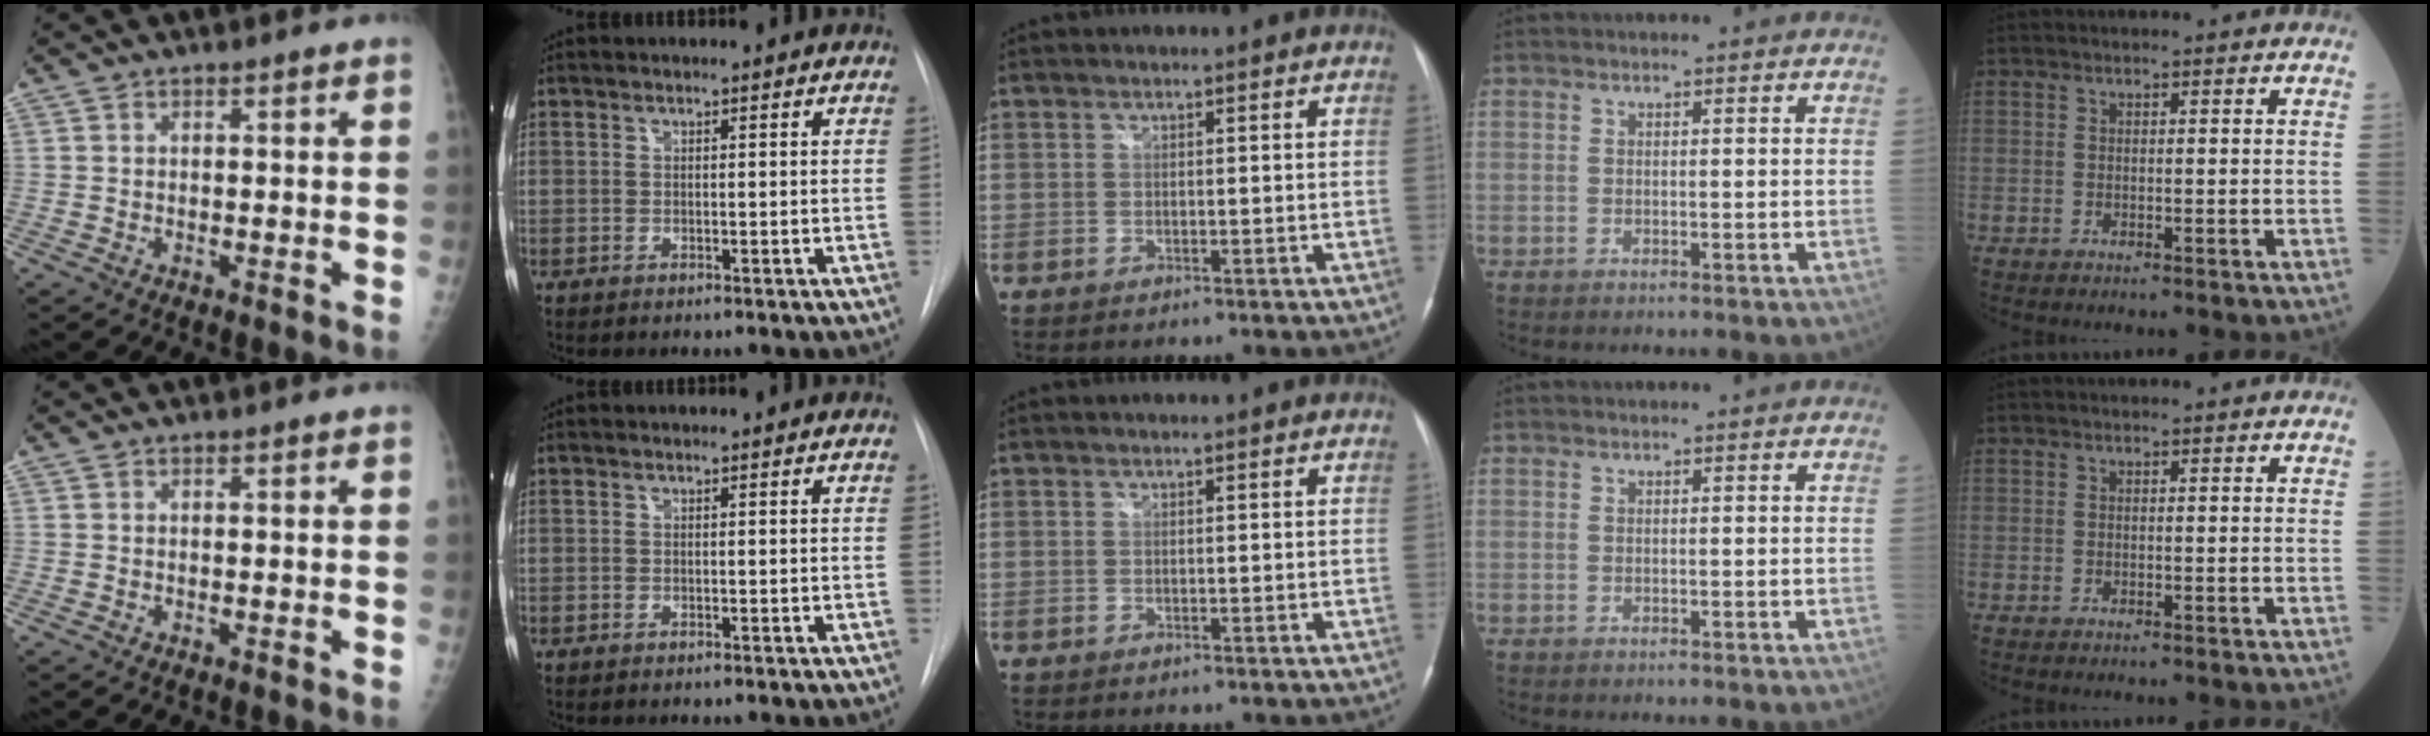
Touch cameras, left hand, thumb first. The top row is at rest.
{}